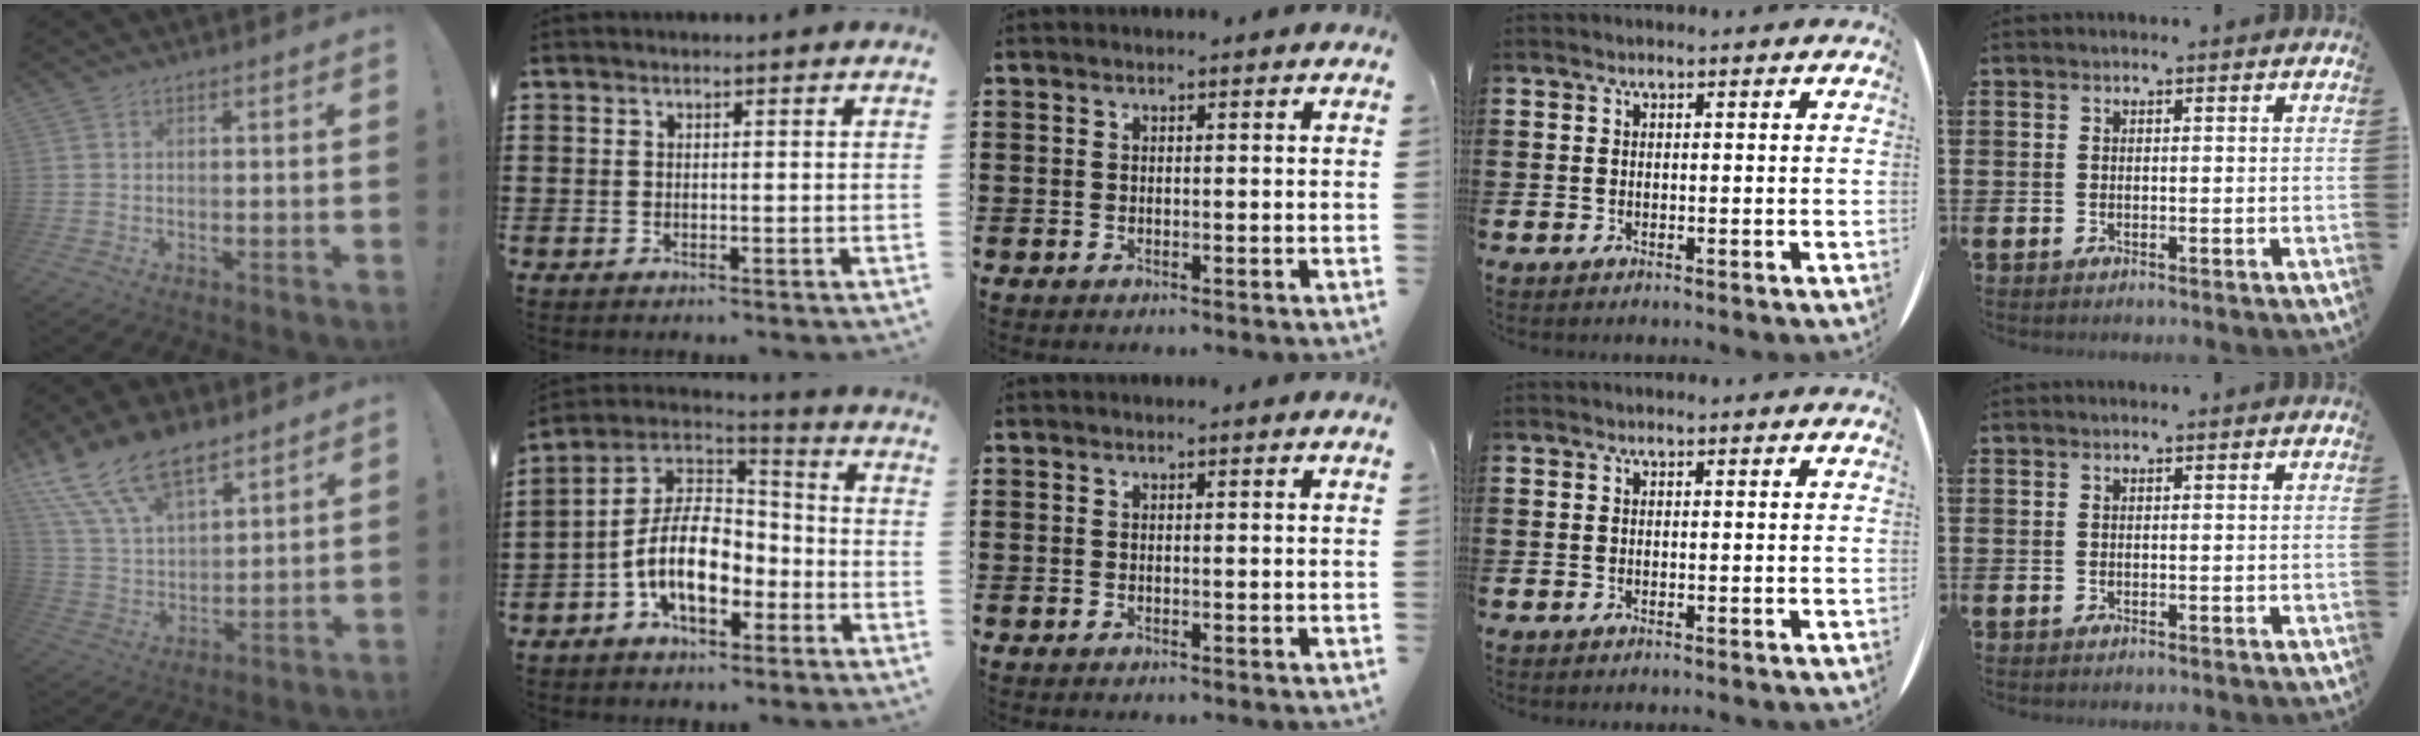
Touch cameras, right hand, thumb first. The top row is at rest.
{"thumb": {"total": 16.6, "force": [11.7, 8.0, 8.7], "torque": [-0.176, -0.071, 0.218]}, "index": {"total": 10.3, "force": [-3.8, 5.6, 7.7], "torque": [-0.194, -0.004, -0.080]}}